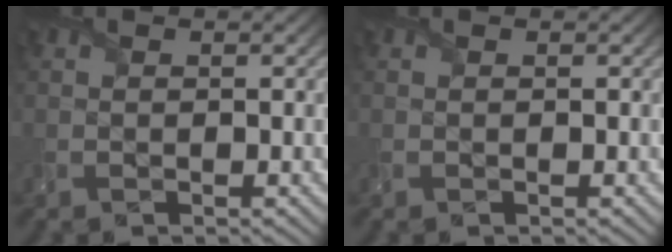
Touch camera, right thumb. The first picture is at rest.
{"total": 0.0}